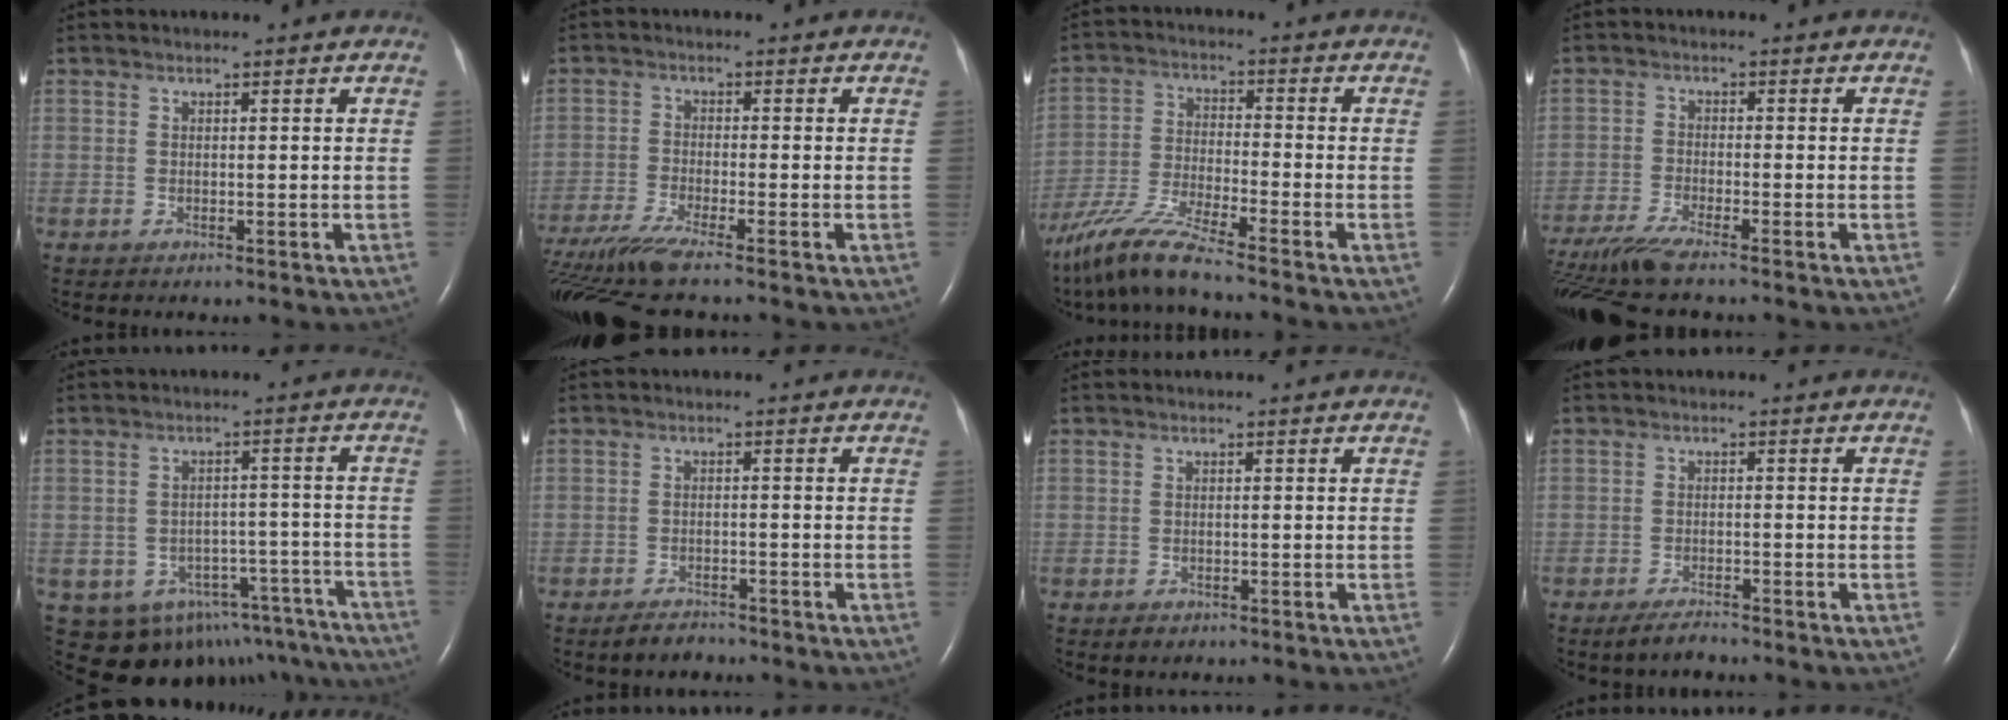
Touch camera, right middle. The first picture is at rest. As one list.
[{"total": 8.8, "force": [-7.2, -0.5, 5.0], "torque": [-0.096, -0.024, -0.129]}, {"total": 9.9, "force": [-8.3, -0.7, 5.3], "torque": [-0.111, -0.028, -0.161]}, {"total": 8.2, "force": [-6.9, -0.3, 4.4], "torque": [-0.084, -0.025, -0.124]}, {"total": 16.5, "force": [-12.3, 9.5, 5.2], "torque": [-0.064, 0.043, -0.133]}, {"total": 2.8, "force": [-2.4, 1.0, 0.9], "torque": [-0.025, -0.002, -0.037]}, {"total": 1.1, "force": [-0.7, 0.7, 0.4], "torque": [-0.009, 0.001, -0.007]}, {"total": 2.8, "force": [-2.5, 0.3, 1.3], "torque": [-0.035, -0.008, -0.044]}]